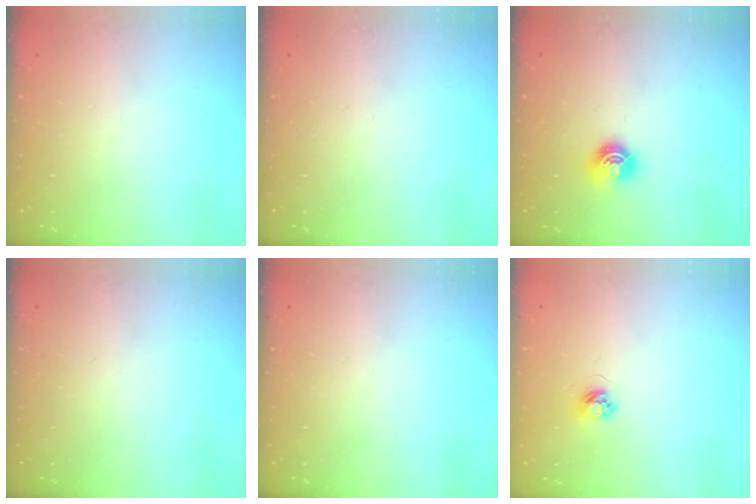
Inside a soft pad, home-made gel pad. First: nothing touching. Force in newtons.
{"total": 0.0}
{"total": 6.6, "press": 6.6, "slide": 0.5}
{"total": 0.0}
{"total": 0.0}
{"total": 3.6, "press": 3.6, "slide": 0.5}